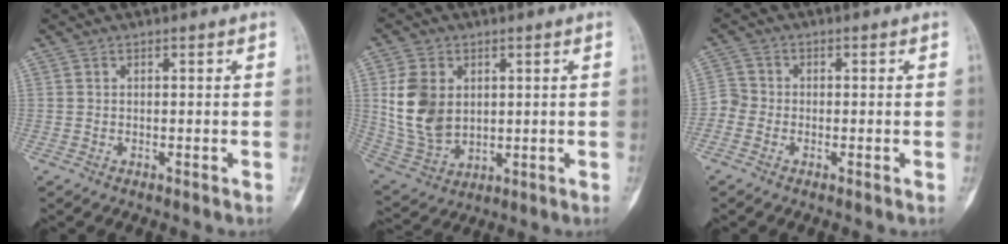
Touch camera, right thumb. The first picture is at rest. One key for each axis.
{"total": 12.0, "fx": 2.4, "fy": 8.7, "fz": 8.0, "tx": -0.142, "ty": -0.013, "tz": 0.063}
{"total": 2.6, "fx": -1.1, "fy": 2.3, "fz": 0.6, "tx": -0.001, "ty": 0.005, "tz": -0.033}